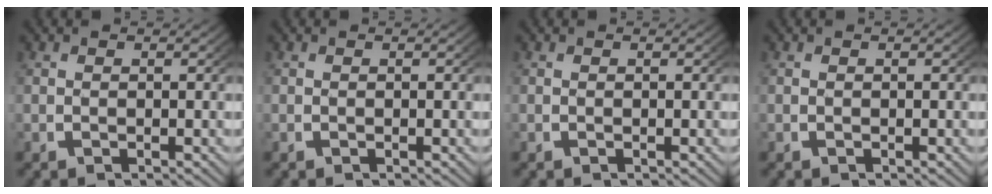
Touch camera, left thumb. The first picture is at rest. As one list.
[{"total": 0.0}, {"total": 0.0}, {"total": 0.0}]